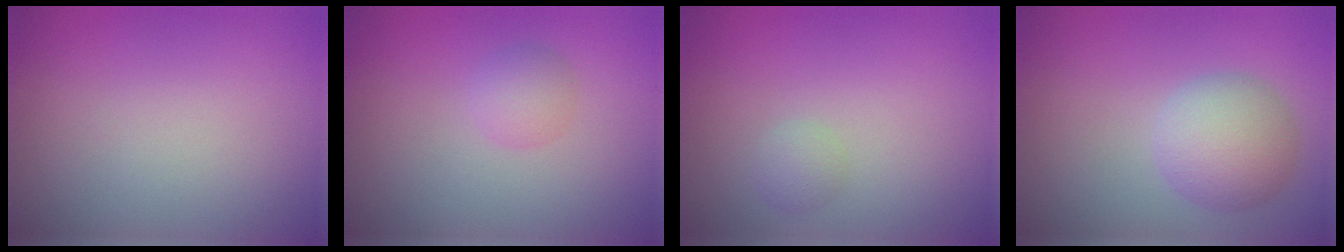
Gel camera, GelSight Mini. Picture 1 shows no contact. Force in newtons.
{"total": 1.7, "press": 1.7, "slide": 0.0}
{"total": 1.1, "press": 1.1, "slide": 0.1}
{"total": 4.6, "press": 4.6, "slide": 0.1}